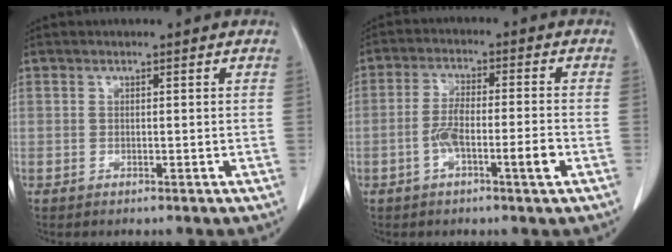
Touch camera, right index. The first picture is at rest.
{"total": 6.6, "force": [-2.4, 0.9, 6.0], "torque": [-0.115, 0.011, -0.040]}